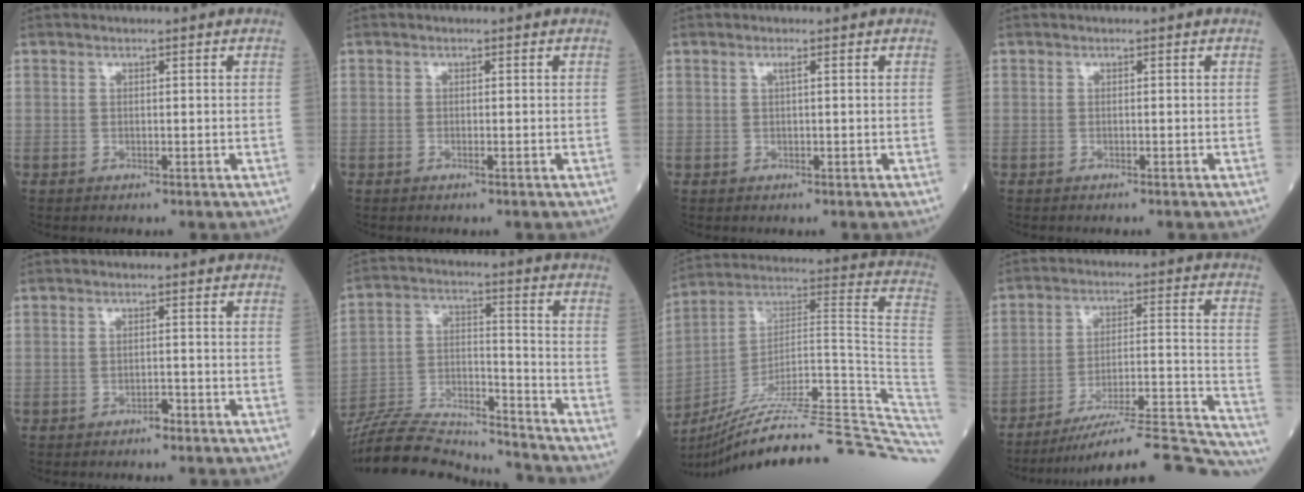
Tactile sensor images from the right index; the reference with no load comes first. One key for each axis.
{"total": 0.0}
{"total": 0.6, "fx": 0.3, "fy": -0.1, "fz": 0.5, "tx": -0.014, "ty": 0.001, "tz": 0.009}
{"total": 0.5, "fx": -0.4, "fy": -0.1, "fz": 0.2, "tx": 0.001, "ty": 0.001, "tz": -0.006}
{"total": 1.2, "fx": -0.9, "fy": 0.3, "fz": 0.6, "tx": -0.012, "ty": 0.001, "tz": -0.012}
{"total": 18.5, "fx": -17.9, "fy": 1.1, "fz": 4.6, "tx": -0.100, "ty": 0.008, "tz": -0.300}
{"total": 33.6, "fx": -28.5, "fy": 1.6, "fz": 17.6, "tx": -0.143, "ty": 0.010, "tz": -0.408}
{"total": 23.0, "fx": -21.5, "fy": -0.2, "fz": 8.1, "tx": -0.054, "ty": 0.016, "tz": -0.300}